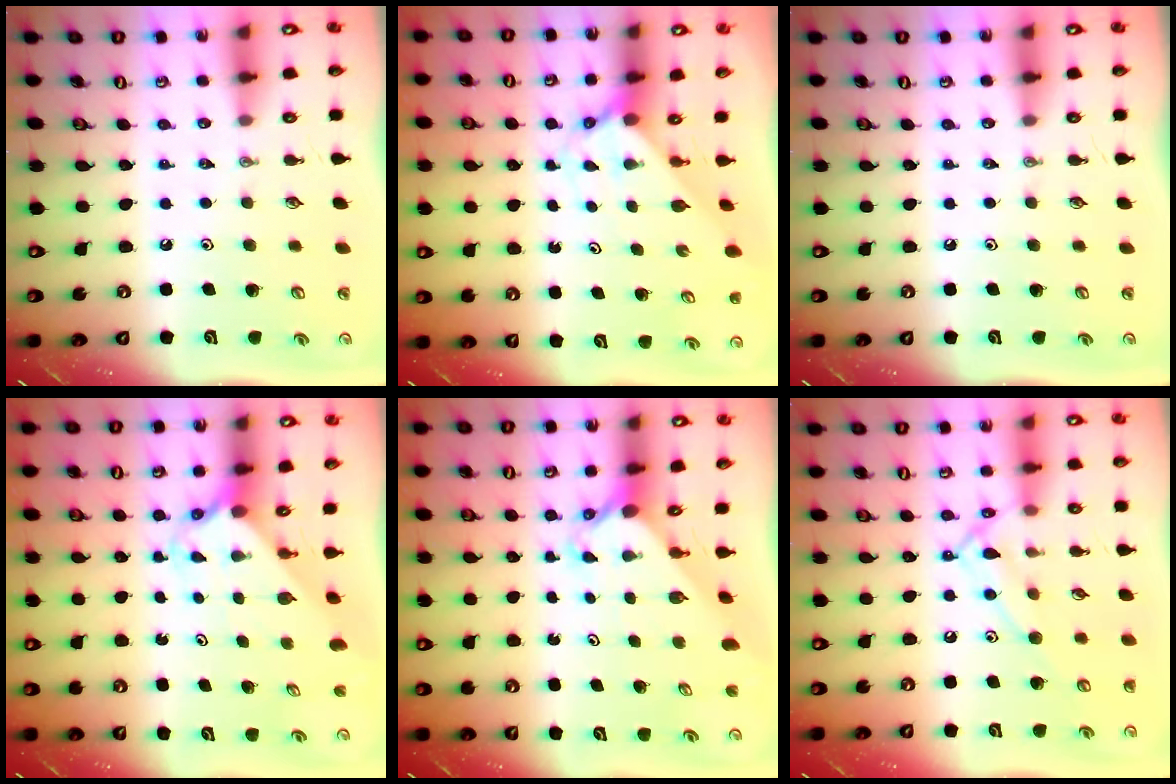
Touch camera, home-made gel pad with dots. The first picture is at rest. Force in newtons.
{"total": 2.0, "press": 2.0, "slide": 0.2}
{"total": 0.0}
{"total": 2.3, "press": 2.3, "slide": 0.2}
{"total": 2.4, "press": 2.4, "slide": 0.2}
{"total": 11.8, "press": 11.8, "slide": 0.7}